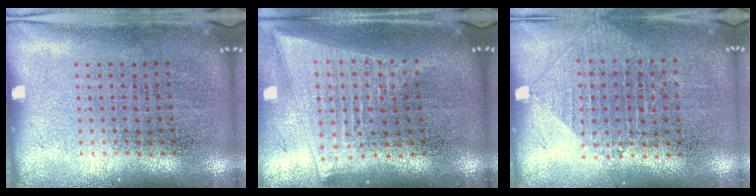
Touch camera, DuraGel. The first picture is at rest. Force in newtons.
{"total": 2.1, "press": 1.8, "slide": 1.1}
{"total": 0.9, "press": 0.8, "slide": 0.3}